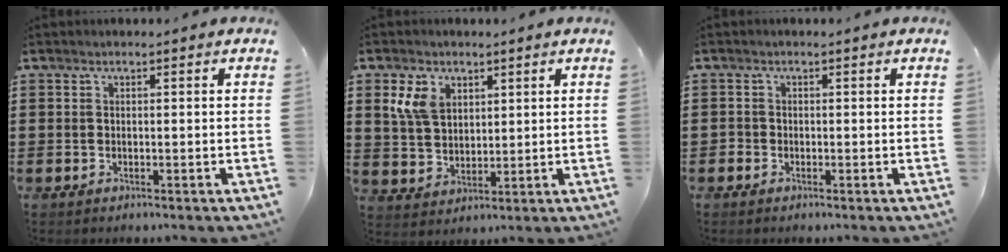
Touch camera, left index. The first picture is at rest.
{"total": 6.0, "force": [2.9, 4.4, 2.9], "torque": [-0.082, 0.013, 0.051]}
{"total": 0.8, "force": [-0.5, 0.6, 0.1], "torque": [-0.005, 0.001, -0.011]}